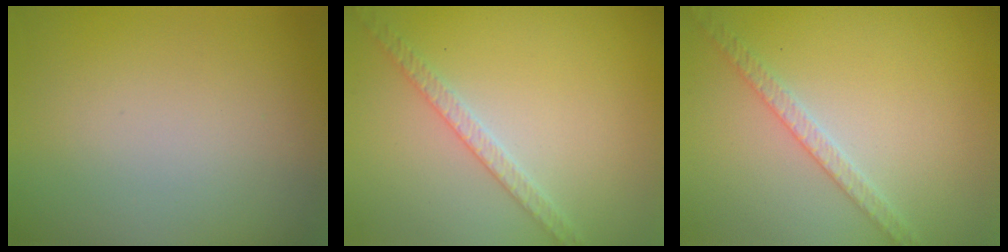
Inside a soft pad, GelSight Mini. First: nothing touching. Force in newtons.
{"total": 2.1, "press": 2.0, "slide": 0.6}
{"total": 2.1, "press": 2.0, "slide": 0.6}